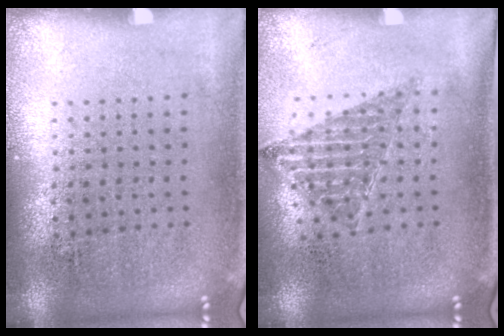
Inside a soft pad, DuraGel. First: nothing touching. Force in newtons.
{"total": 0.9, "press": 0.9, "slide": 0.1}